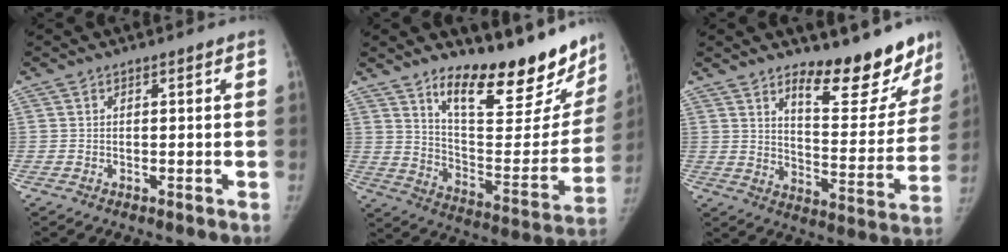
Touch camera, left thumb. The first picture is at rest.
{"total": 24.0, "force": [17.9, 7.8, 14.0], "torque": [-0.153, -0.124, 0.263]}
{"total": 16.1, "force": [12.3, 5.4, 8.8], "torque": [-0.063, -0.105, 0.177]}